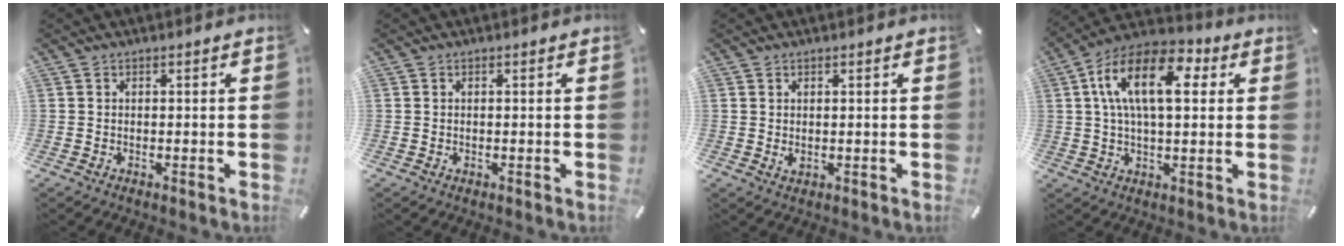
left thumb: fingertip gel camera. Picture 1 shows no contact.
{"total": 0.0}
{"total": 1.0, "force": [0.4, 0.7, 0.6], "torque": [-0.014, 0.001, 0.006]}
{"total": 15.8, "force": [4.6, 8.1, 12.7], "torque": [-0.241, 0.007, 0.077]}